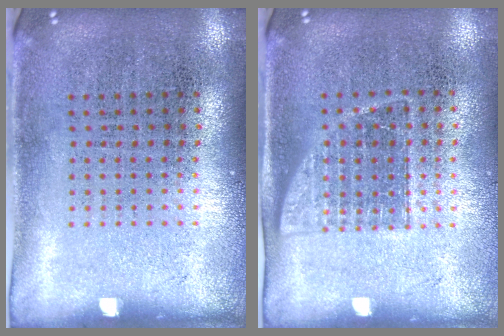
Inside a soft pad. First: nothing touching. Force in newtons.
{"total": 1.1, "press": 0.9, "slide": 0.6}